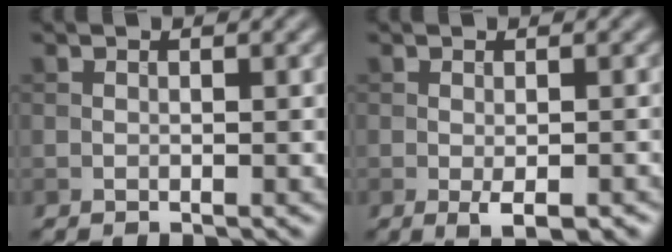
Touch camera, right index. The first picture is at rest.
{"total": 2.4, "force": [-1.0, 0.8, 2.0], "torque": [-0.034, -0.006, -0.012]}